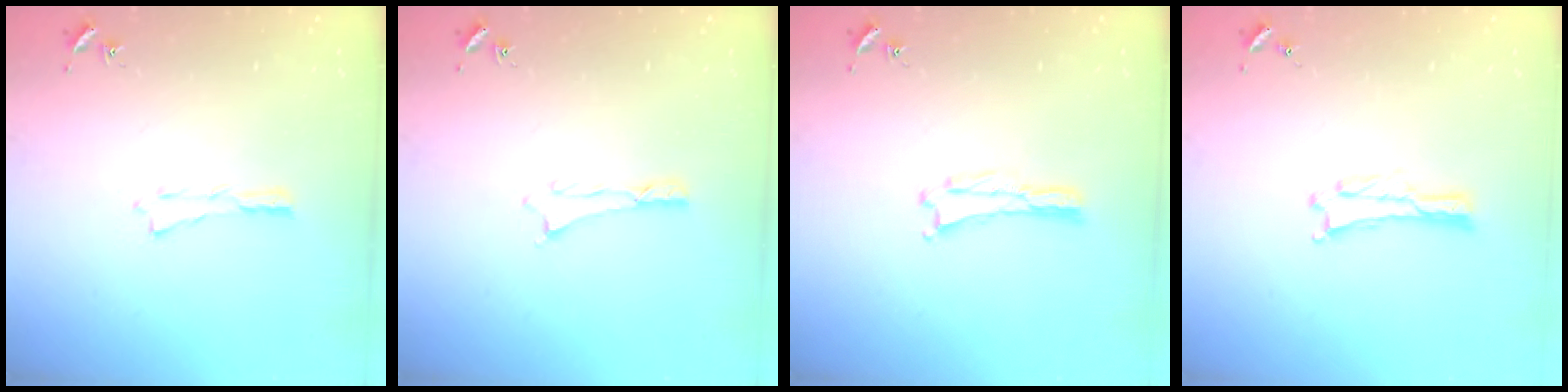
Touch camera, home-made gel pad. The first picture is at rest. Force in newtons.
{"total": 0.6, "press": 0.5, "slide": 0.2}
{"total": 0.0}
{"total": 0.6, "press": 0.6, "slide": 0.1}